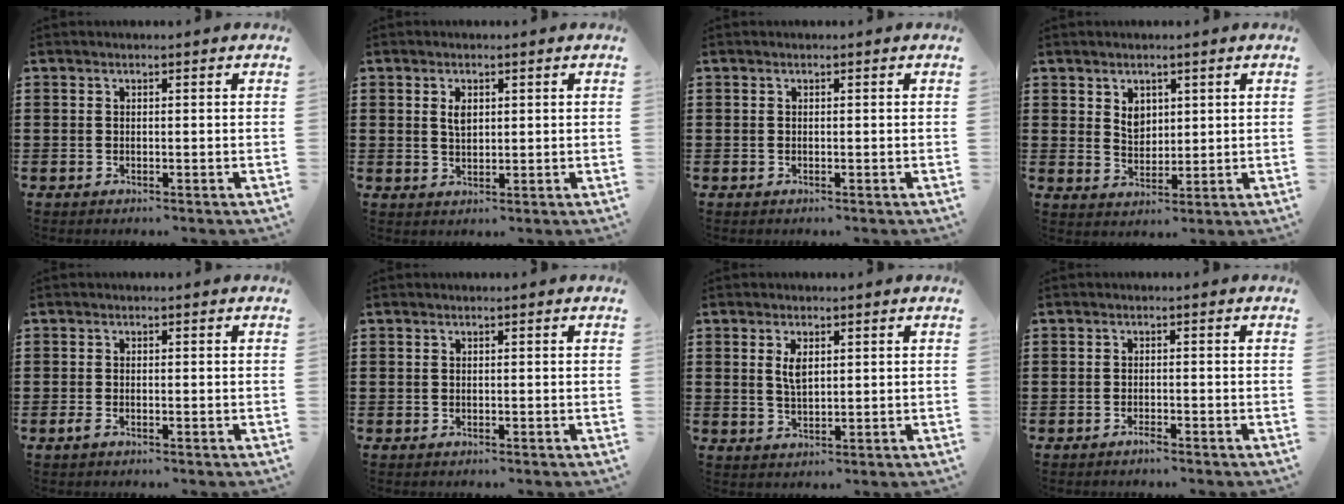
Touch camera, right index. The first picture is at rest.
{"total": 2.3, "force": [0.7, 1.2, 1.8], "torque": [-0.031, 0.002, 0.011]}
{"total": 0.0}
{"total": 3.3, "force": [1.6, 2.4, 1.6], "torque": [-0.031, 0.006, 0.028]}
{"total": 0.9, "force": [-0.4, 0.2, 0.8], "torque": [-0.031, -0.010, -0.012]}
{"total": 0.0}
{"total": 3.1, "force": [1.0, 1.3, 2.6], "torque": [-0.057, 0.006, 0.017]}
{"total": 1.1, "force": [-1.0, 0.1, 0.4], "torque": [-0.011, -0.005, -0.017]}